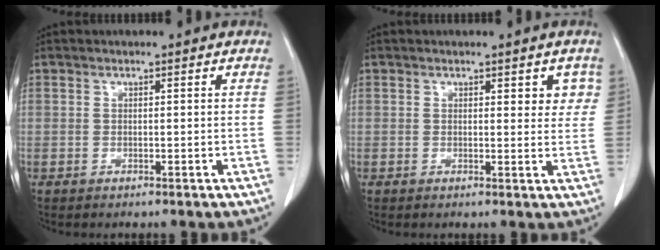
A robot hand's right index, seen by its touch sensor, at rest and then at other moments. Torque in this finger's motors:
{"motor_torque": [0.03, 0.07, 0.01, 0.00]}